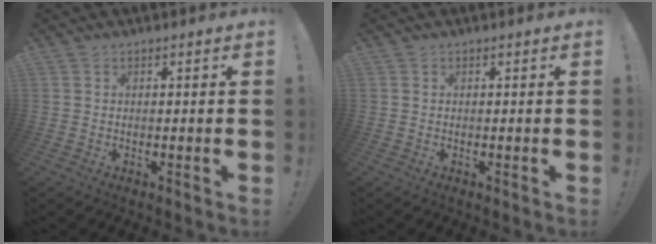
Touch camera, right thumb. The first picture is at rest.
{"total": 0.0}